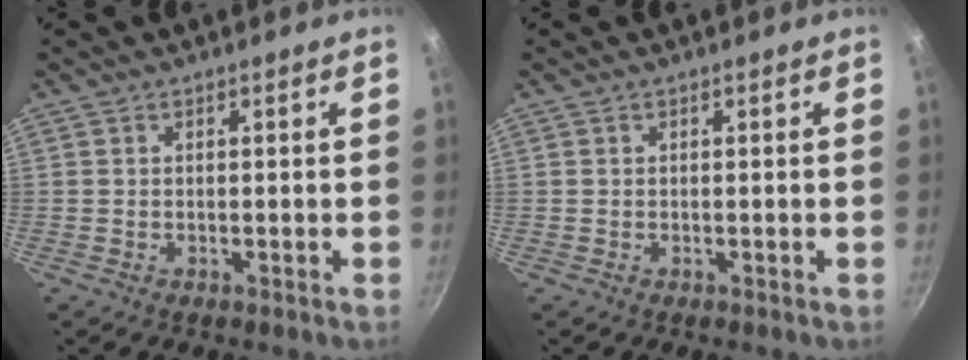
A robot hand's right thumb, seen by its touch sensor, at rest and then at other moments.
{"total": 0.0}